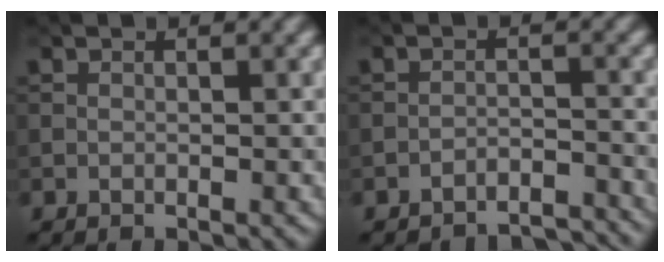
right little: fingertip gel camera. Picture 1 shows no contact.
{"total": 4.2, "force": [-4.1, 0.5, 0.7], "torque": [-0.011, -0.002, -0.062]}